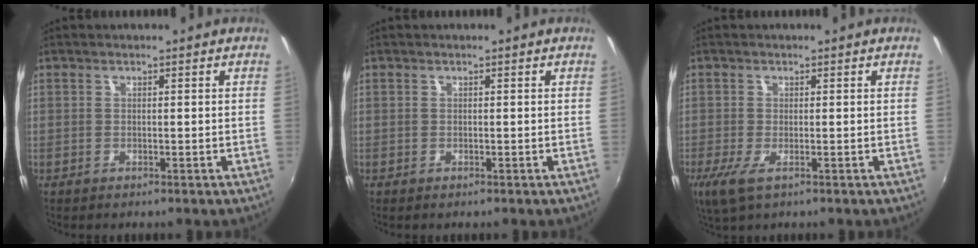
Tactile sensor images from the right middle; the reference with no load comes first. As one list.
[{"total": 0.0}, {"total": 4.0, "force": [-1.7, 1.1, 3.5], "torque": [-0.074, -0.017, -0.029]}]